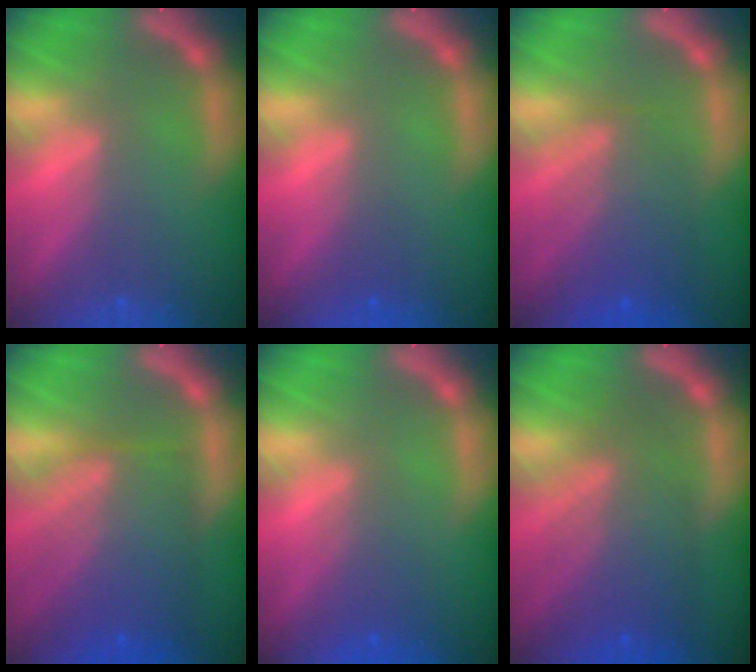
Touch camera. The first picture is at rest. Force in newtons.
{"total": 0.9}
{"total": 6.1}
{"total": 8.6}
{"total": 2.5}
{"total": 7.5}